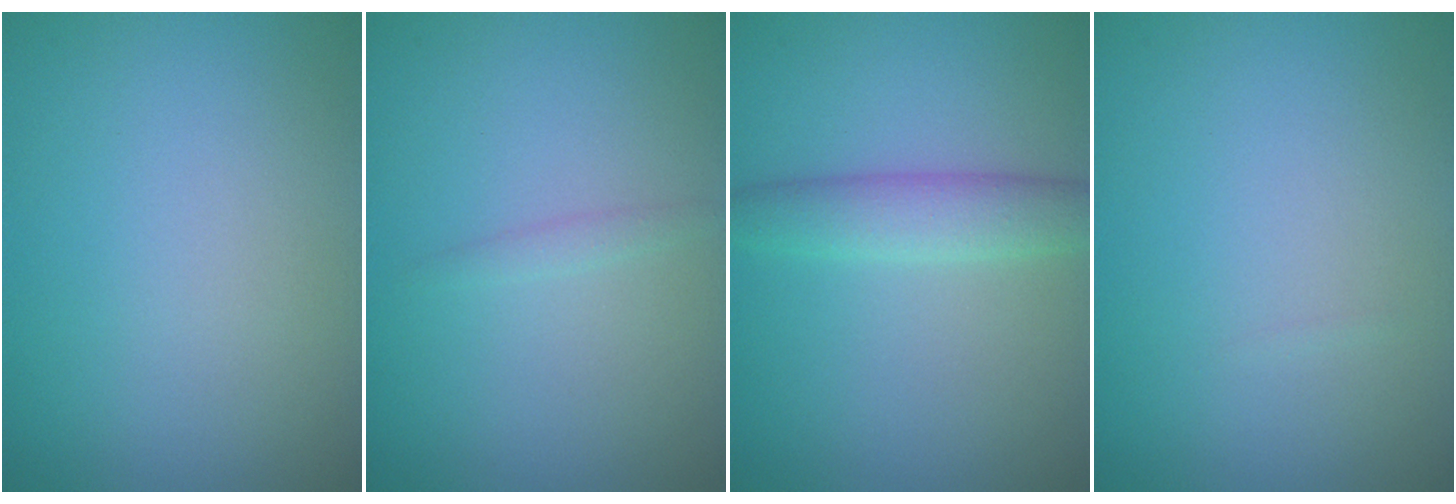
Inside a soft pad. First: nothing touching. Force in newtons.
{"total": 0.6, "press": 0.6, "slide": 0.0}
{"total": 2.4, "press": 2.4, "slide": 0.2}
{"total": 0.0}